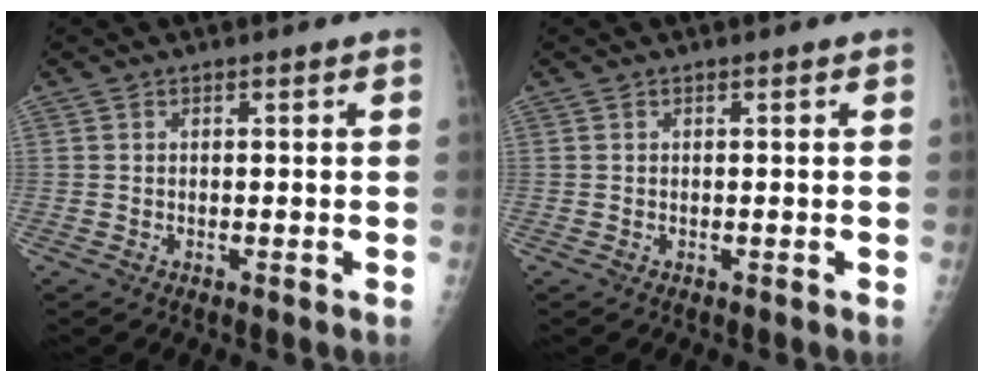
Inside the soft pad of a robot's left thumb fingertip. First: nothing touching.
{"total": 0.0}